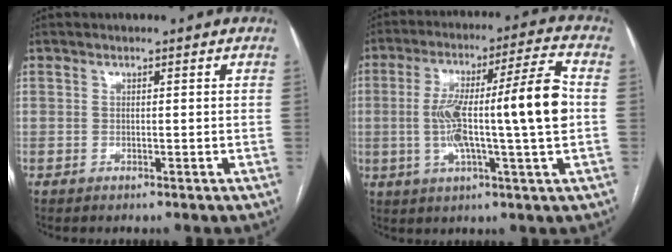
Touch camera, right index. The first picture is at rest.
{"total": 15.9, "force": [-0.4, 0.3, 15.9], "torque": [-0.274, 0.021, -0.011]}